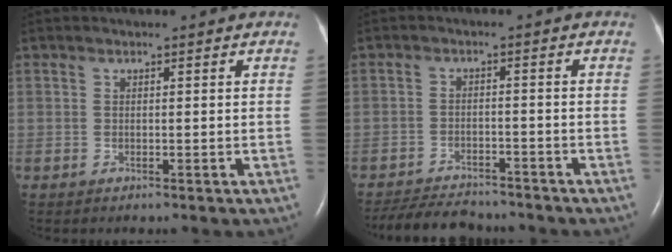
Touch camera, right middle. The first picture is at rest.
{"total": 9.0, "force": [-8.5, 1.9, 2.5], "torque": [-0.043, -0.008, -0.129]}